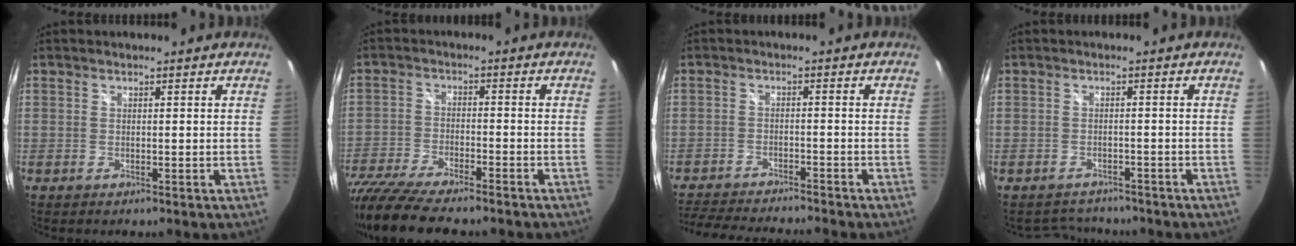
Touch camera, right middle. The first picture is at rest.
{"total": 16.3, "force": [-13.6, 3.3, 8.3], "torque": [-0.186, -0.051, -0.235]}
{"total": 12.4, "force": [-11.4, 1.0, 4.8], "torque": [-0.112, -0.018, -0.185]}
{"total": 4.7, "force": [-4.3, 1.9, 0.3], "torque": [-0.015, 0.003, -0.063]}